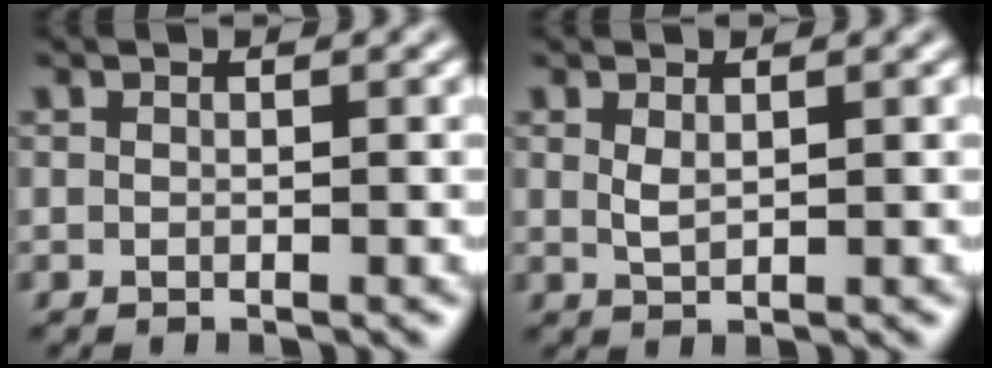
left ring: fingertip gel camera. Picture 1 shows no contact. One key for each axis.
{"total": 1.2, "fx": 0.6, "fy": 0.5, "fz": 1.0, "tx": -0.026, "ty": -0.002, "tz": 0.015}